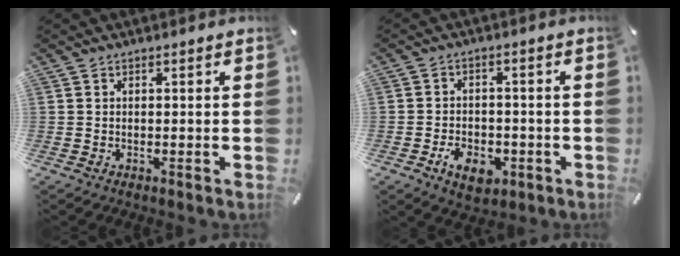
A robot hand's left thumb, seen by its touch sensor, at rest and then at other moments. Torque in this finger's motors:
{"motor_torque": [-0.16, 0.26, 0.30, 0.29, 0.03]}